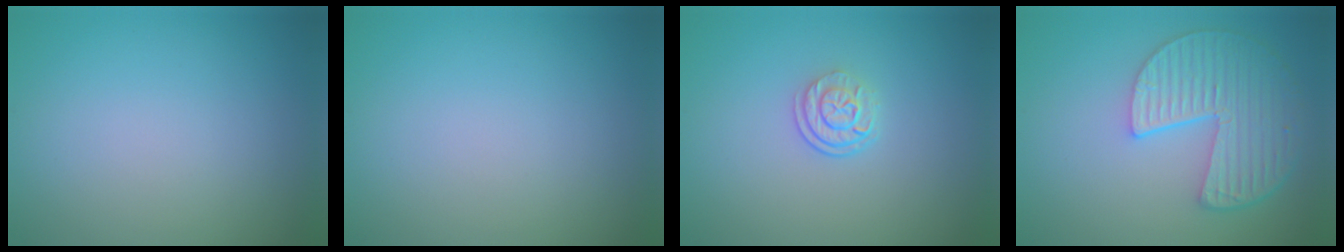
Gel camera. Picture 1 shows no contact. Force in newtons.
{"total": 0.0}
{"total": 2.5, "press": 1.8, "slide": 1.8}
{"total": 5.9, "press": 4.6, "slide": 3.7}